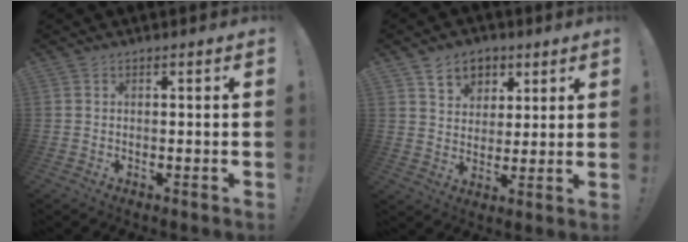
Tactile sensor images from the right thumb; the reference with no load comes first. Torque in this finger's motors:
{"motor_torque": [-0.45, 0.45, 0.03, 0.02, 0.00]}